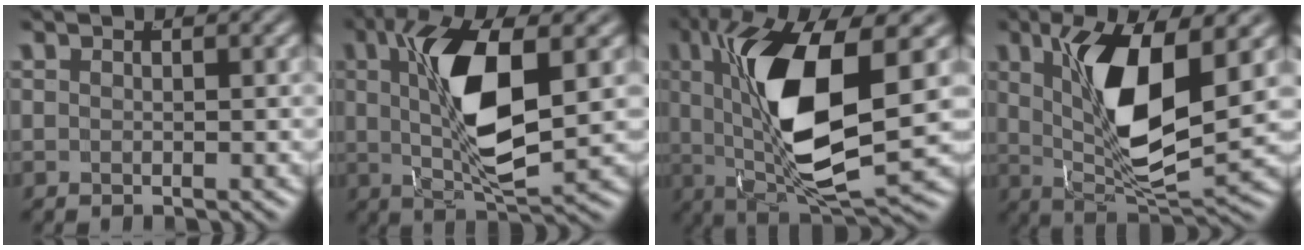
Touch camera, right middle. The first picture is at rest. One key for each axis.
{"total": 8.3, "fx": 1.0, "fy": 2.3, "fz": 7.9, "tx": -0.153, "ty": -0.007, "tz": 0.024}
{"total": 13.4, "fx": 1.3, "fy": 5.4, "fz": 12.2, "tx": -0.231, "ty": -0.019, "tz": 0.038}
{"total": 9.1, "fx": 1.4, "fy": 3.1, "fz": 8.5, "tx": -0.146, "ty": -0.010, "tz": 0.032}